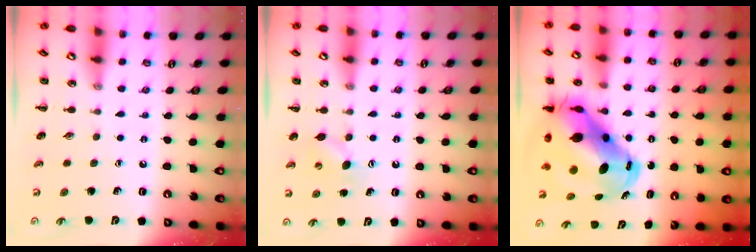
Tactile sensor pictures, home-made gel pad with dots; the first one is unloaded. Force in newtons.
{"total": 5.9, "press": 5.7, "slide": 1.5}
{"total": 16.2, "press": 15.7, "slide": 4.2}